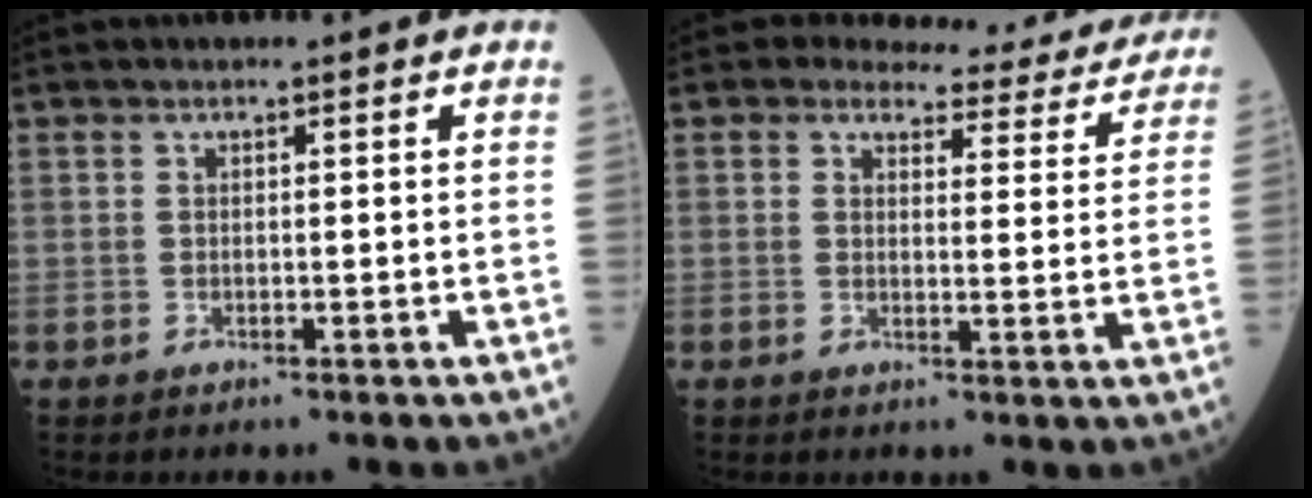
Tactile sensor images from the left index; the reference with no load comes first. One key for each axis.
{"total": 13.6, "fx": 12.6, "fy": 4.4, "fz": 2.5, "tx": 0.001, "ty": -0.020, "tz": 0.119}